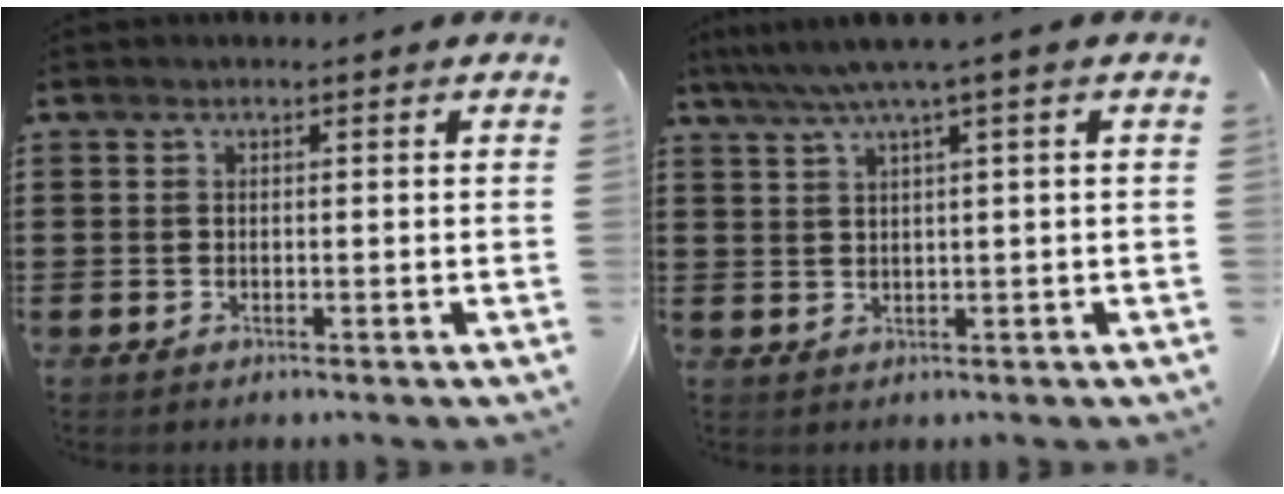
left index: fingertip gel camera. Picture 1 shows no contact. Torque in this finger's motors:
{"motor_torque": [1.11, -1.03, 0.44, 0.11]}